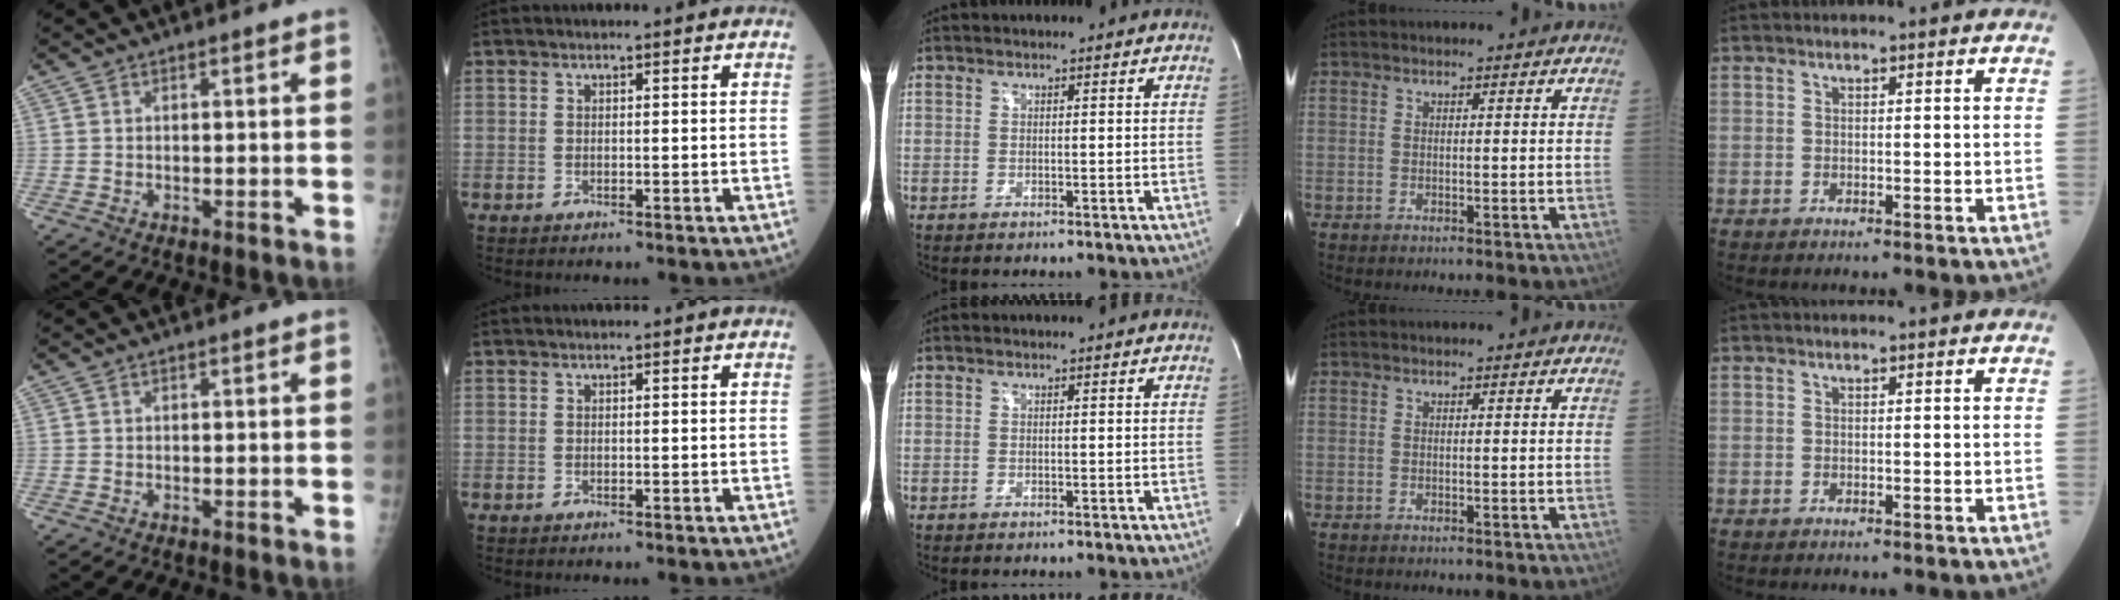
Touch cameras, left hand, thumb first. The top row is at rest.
{}